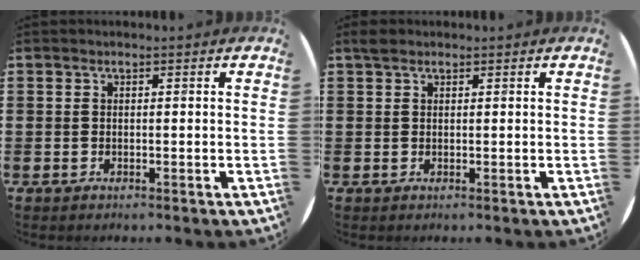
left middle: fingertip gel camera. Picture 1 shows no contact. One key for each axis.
{"total": 1.0, "fx": 0.8, "fy": 0.5, "fz": 0.3, "tx": 0.001, "ty": 0.002, "tz": 0.013}